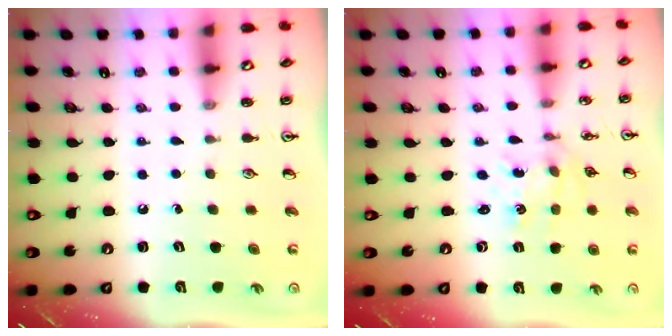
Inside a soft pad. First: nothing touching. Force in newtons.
{"total": 0.9, "press": 0.9, "slide": 0.1}